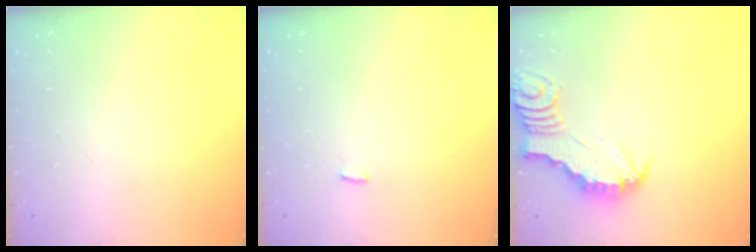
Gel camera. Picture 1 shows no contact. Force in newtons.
{"total": 2.2, "press": 2.1, "slide": 0.4}
{"total": 3.1, "press": 3.1, "slide": 0.3}